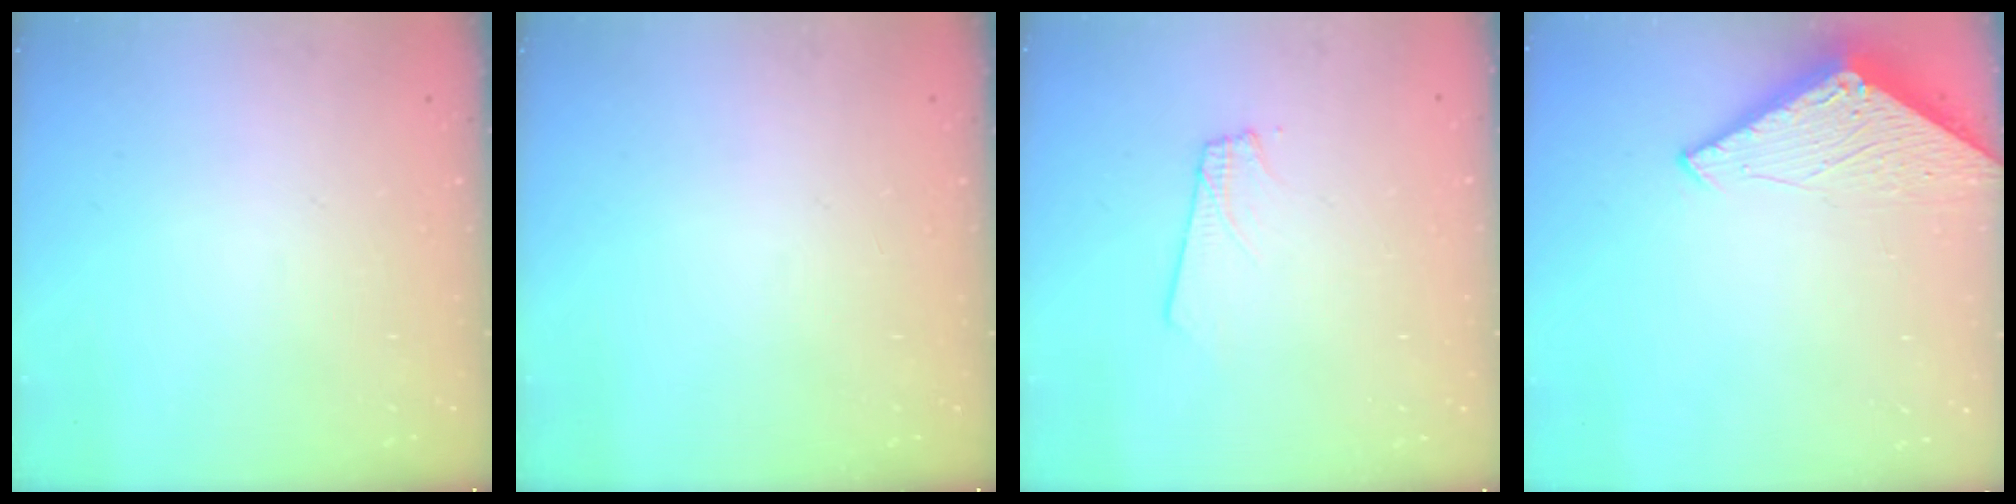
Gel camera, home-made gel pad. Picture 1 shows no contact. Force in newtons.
{"total": 0.0}
{"total": 2.0, "press": 2.0, "slide": 0.1}
{"total": 3.0, "press": 3.0, "slide": 0.2}